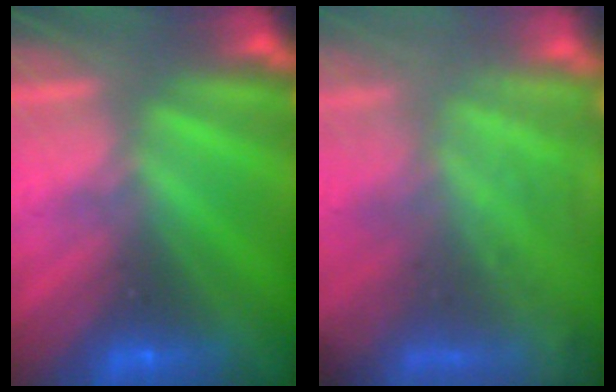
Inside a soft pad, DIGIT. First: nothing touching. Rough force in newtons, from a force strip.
{"total": 7.5}